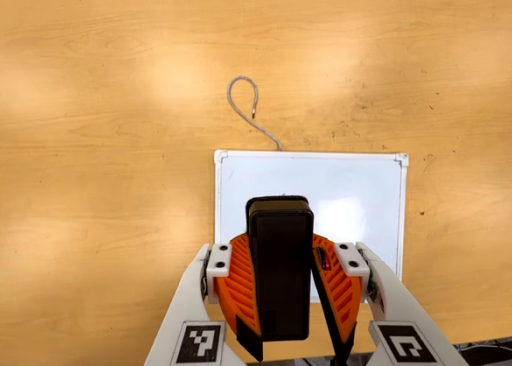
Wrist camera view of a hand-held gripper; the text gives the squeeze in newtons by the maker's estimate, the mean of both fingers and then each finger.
{"total": 10.2, "left": 10.0, "right": 10.4}